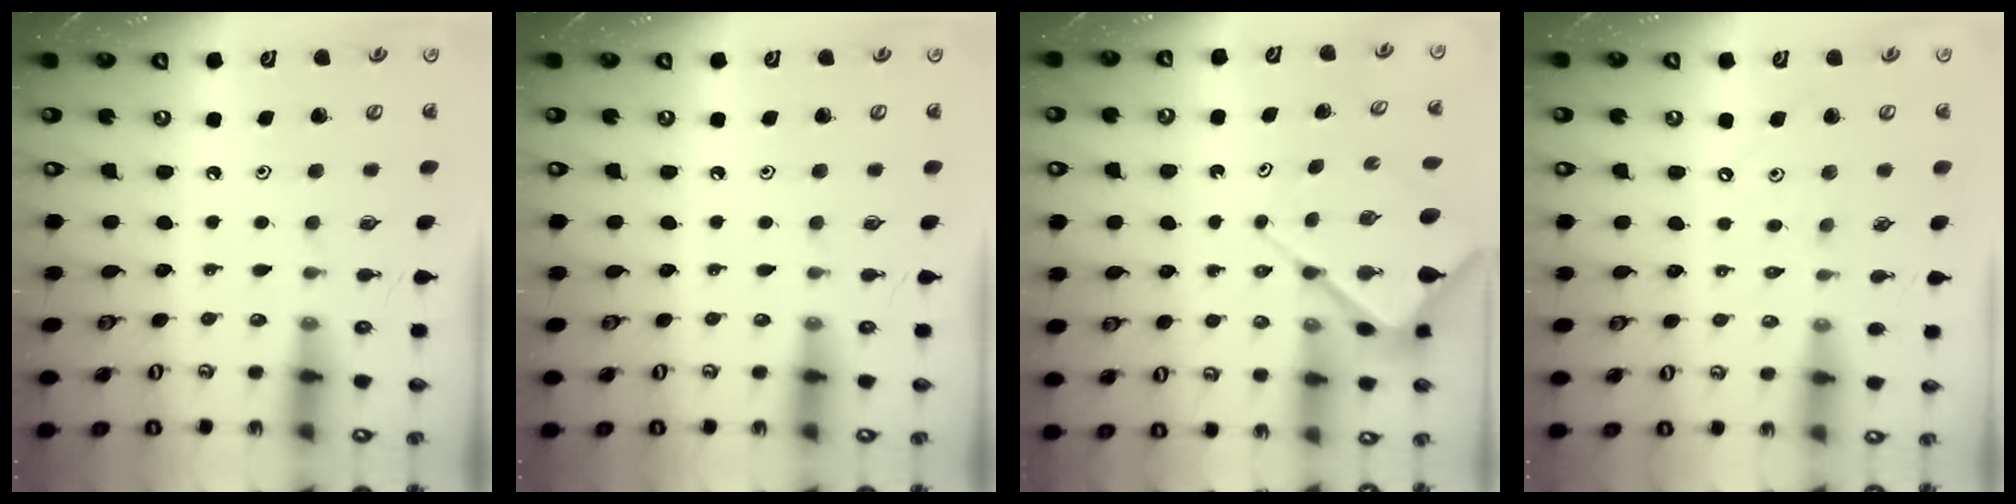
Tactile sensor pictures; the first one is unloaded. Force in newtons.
{"total": 0.0}
{"total": 8.0, "press": 7.9, "slide": 0.9}
{"total": 3.6, "press": 3.6, "slide": 0.5}